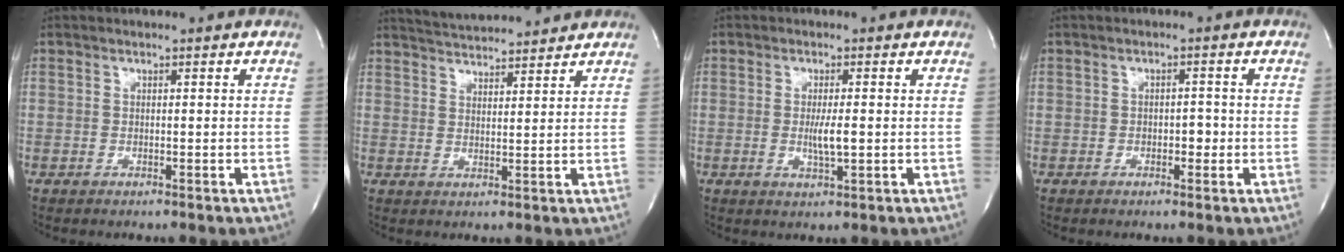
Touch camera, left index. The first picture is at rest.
{"total": 9.3, "force": [8.9, 0.7, 2.5], "torque": [-0.052, 0.021, 0.138]}
{"total": 3.3, "force": [-0.4, 0.3, 3.3], "torque": [-0.063, -0.006, -0.004]}
{"total": 1.9, "force": [-0.6, 1.1, 1.4], "torque": [-0.016, 0.004, -0.009]}